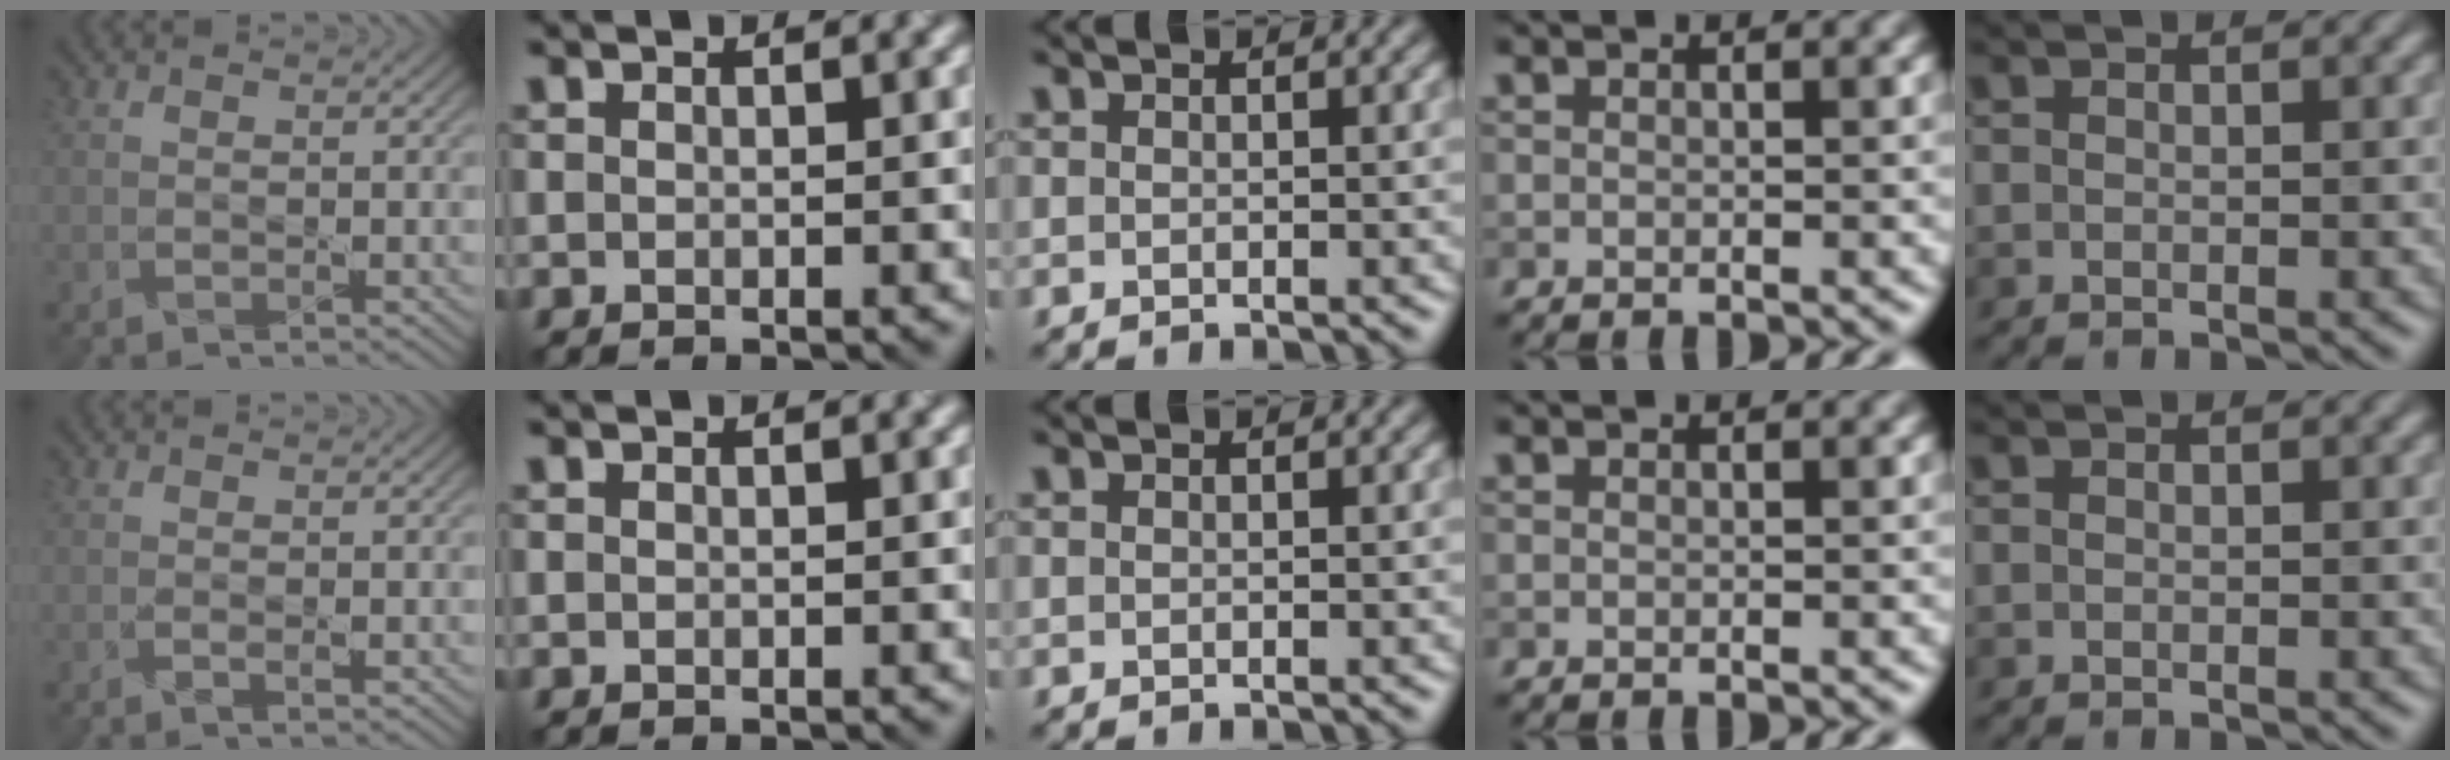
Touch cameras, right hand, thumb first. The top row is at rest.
{"thumb": {"total": 0.7, "force": [-0.2, 0.0, 0.7], "torque": [-0.014, -0.001, -0.004]}}